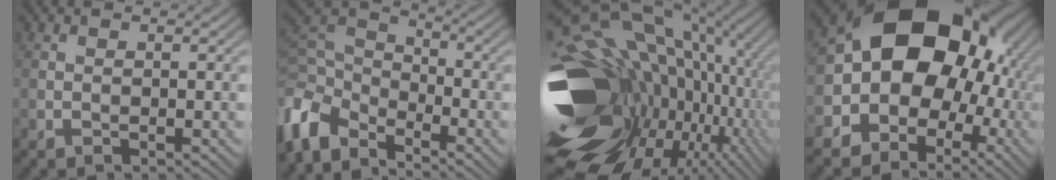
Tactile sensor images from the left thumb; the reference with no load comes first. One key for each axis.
{"total": 9.0, "fx": -5.3, "fy": 5.3, "fz": 5.1, "tx": -0.125, "ty": -0.009, "tz": -0.125}
{"total": 21.4, "fx": -1.2, "fy": 15.4, "fz": 14.8, "tx": -0.314, "ty": -0.018, "tz": 0.016}
{"total": 18.5, "fx": 1.7, "fy": 15.2, "fz": 10.4, "tx": -0.158, "ty": 0.004, "tz": 0.012}